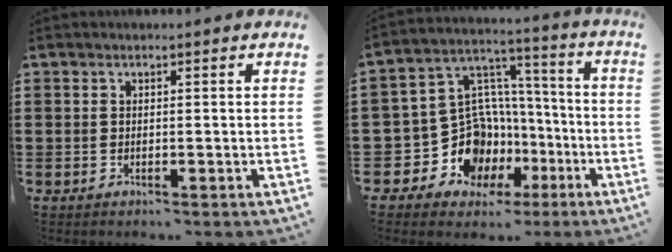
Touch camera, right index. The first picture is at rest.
{"total": 12.0, "force": [-3.3, 10.6, 4.6], "torque": [-0.145, -0.014, -0.035]}